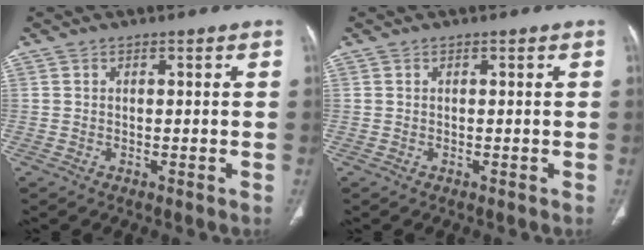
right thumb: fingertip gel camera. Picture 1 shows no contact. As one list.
[{"total": 0.0}]